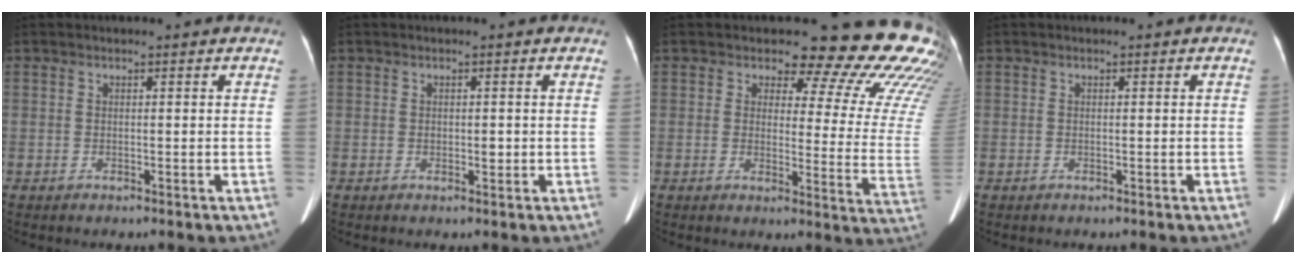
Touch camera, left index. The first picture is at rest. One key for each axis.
{"total": 1.2, "fx": -0.1, "fy": 0.8, "fz": 0.9, "tx": -0.013, "ty": 0.000, "tz": 0.001}
{"total": 18.9, "fx": 16.2, "fy": 4.9, "fz": 8.4, "tx": -0.078, "ty": -0.094, "tz": 0.156}
{"total": 0.0}